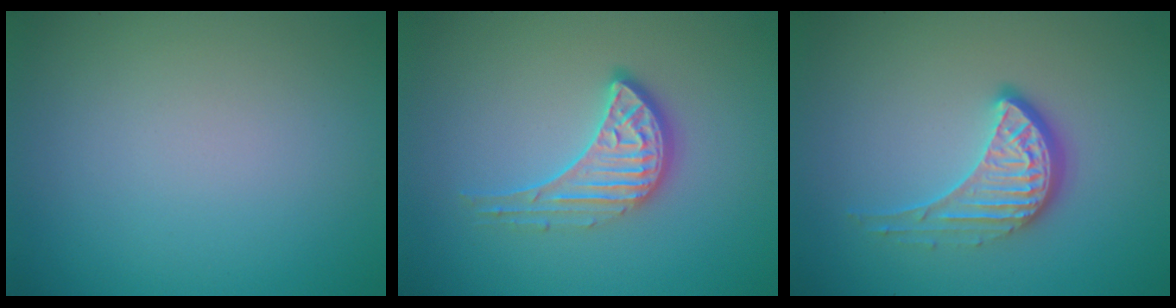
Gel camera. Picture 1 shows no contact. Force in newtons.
{"total": 3.3, "press": 2.9, "slide": 1.6}
{"total": 4.1, "press": 3.0, "slide": 2.8}